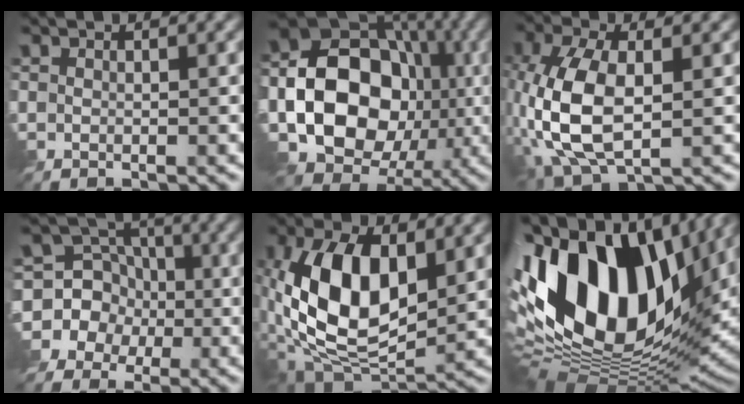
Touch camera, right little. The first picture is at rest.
{"total": 16.7, "force": [-3.4, 13.4, 9.3], "torque": [-0.148, -0.008, -0.065]}
{"total": 9.1, "force": [-1.7, 4.6, 7.7], "torque": [-0.183, -0.005, -0.034]}
{"total": 11.2, "force": [-3.3, 10.2, 2.9], "torque": [-0.084, 0.020, -0.088]}
{"total": 12.1, "force": [0.5, 6.9, 10.0], "torque": [-0.190, -0.008, 0.003]}
{"total": 19.1, "force": [3.6, 11.4, 14.9], "torque": [-0.309, 0.012, 0.048]}